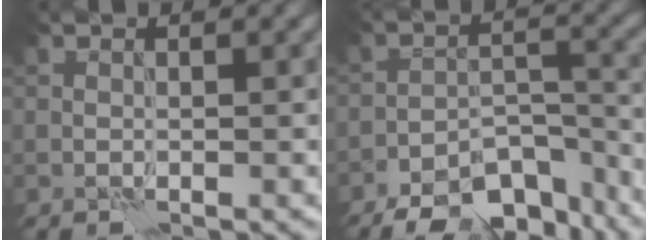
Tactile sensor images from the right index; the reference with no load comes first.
{"total": 10.1, "force": [-8.1, 4.0, 4.4], "torque": [-0.059, -0.002, -0.121]}